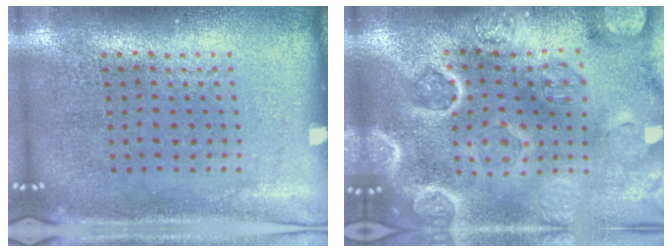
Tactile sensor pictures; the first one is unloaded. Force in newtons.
{"total": 4.8, "press": 4.2, "slide": 2.2}